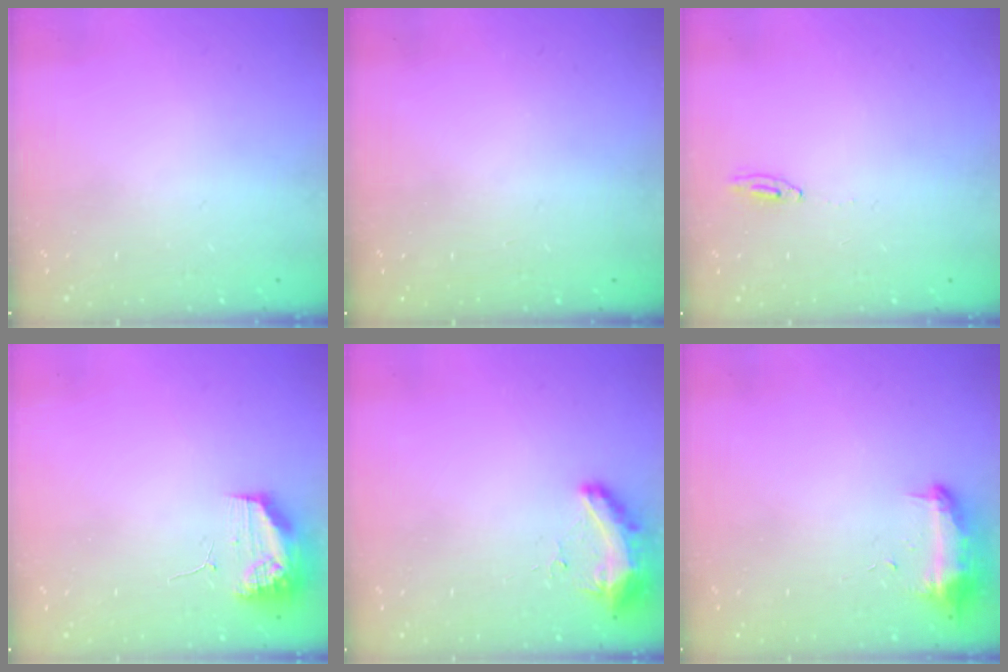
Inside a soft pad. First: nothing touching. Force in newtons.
{"total": 0.0}
{"total": 2.9, "press": 2.8, "slide": 0.2}
{"total": 10.8, "press": 10.5, "slide": 2.8}
{"total": 8.8, "press": 8.6, "slide": 1.7}
{"total": 8.7, "press": 8.7, "slide": 0.3}